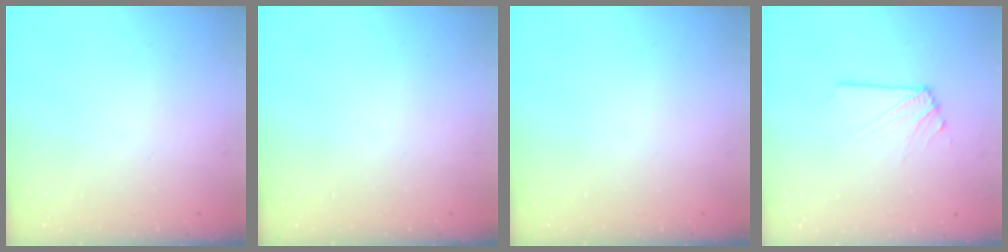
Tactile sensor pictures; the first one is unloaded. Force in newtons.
{"total": 0.0}
{"total": 0.0}
{"total": 2.9, "press": 2.8, "slide": 0.5}